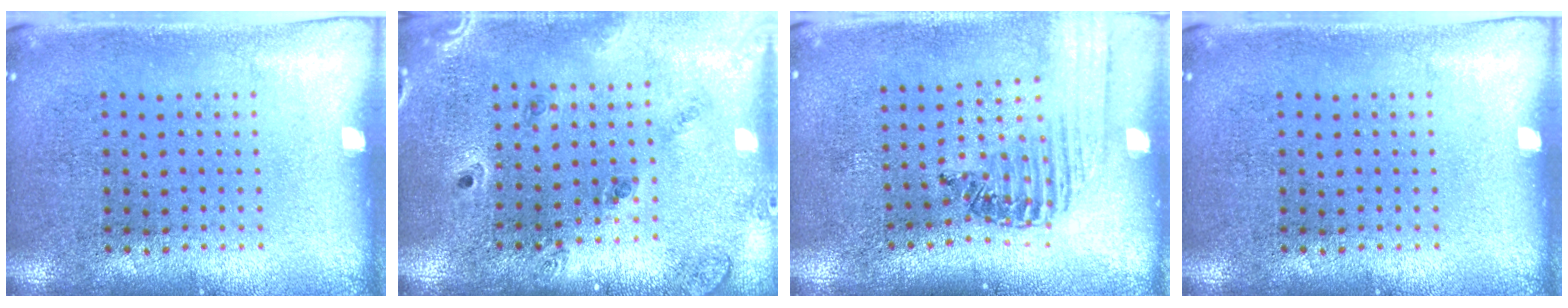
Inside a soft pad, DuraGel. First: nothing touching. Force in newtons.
{"total": 1.4, "press": 1.3, "slide": 0.2}
{"total": 1.4, "press": 1.4, "slide": 0.2}
{"total": 0.0}